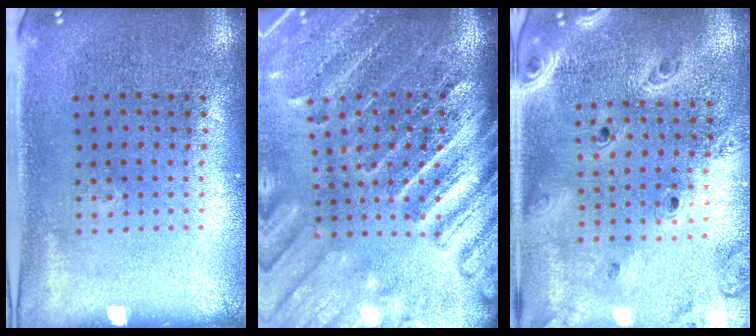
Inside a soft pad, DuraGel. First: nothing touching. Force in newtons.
{"total": 4.3, "press": 3.6, "slide": 2.5}
{"total": 3.0, "press": 2.5, "slide": 1.6}